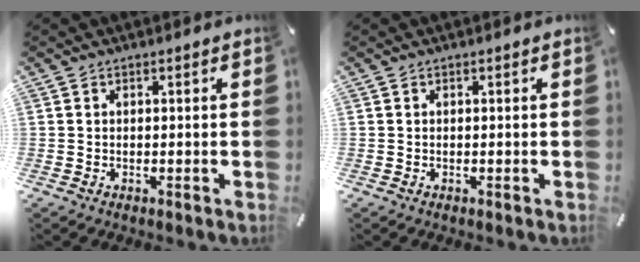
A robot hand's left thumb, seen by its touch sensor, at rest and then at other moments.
{"total": 0.0}